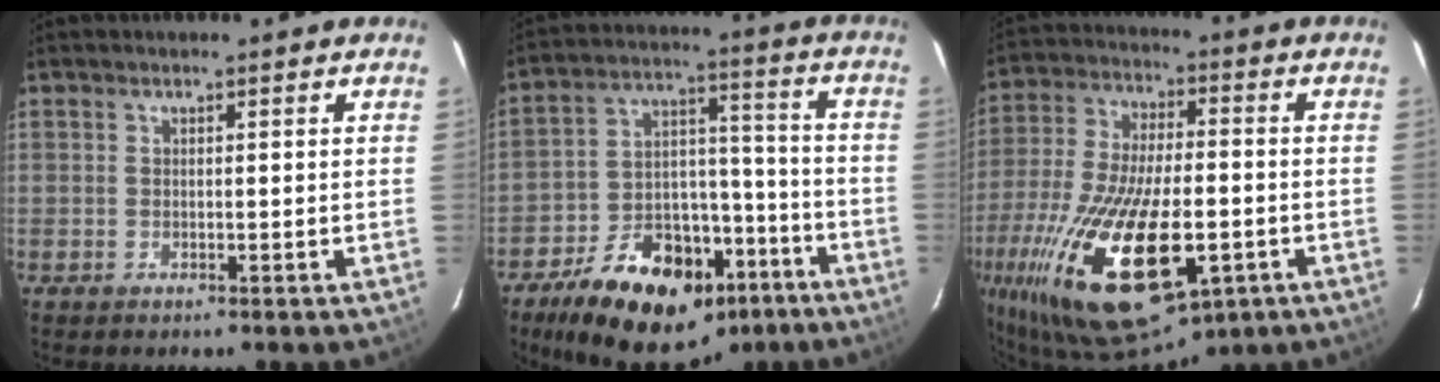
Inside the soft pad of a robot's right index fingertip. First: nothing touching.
{"total": 22.8, "force": [-14.8, 12.6, 11.9], "torque": [-0.226, 0.037, -0.210]}
{"total": 30.8, "force": [-12.1, 13.3, 24.9], "torque": [-0.525, -0.073, -0.191]}